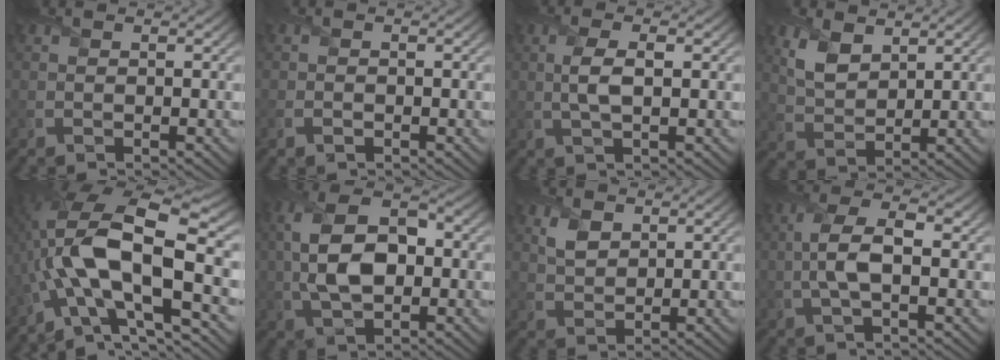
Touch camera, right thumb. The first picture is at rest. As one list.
[{"total": 1.2, "force": [-0.6, 0.7, 0.7], "torque": [-0.016, -0.003, -0.010]}, {"total": 3.6, "force": [0.3, 1.2, 3.3], "torque": [-0.079, 0.004, 0.007]}, {"total": 5.0, "force": [2.8, 2.9, 3.0], "torque": [-0.078, -0.005, 0.059]}, {"total": 17.3, "force": [-2.1, 6.8, 15.8], "torque": [-0.306, 0.018, -0.042]}, {"total": 11.1, "force": [0.1, 6.5, 9.0], "torque": [-0.199, 0.011, -0.004]}, {"total": 3.4, "force": [1.7, 2.2, 1.9], "torque": [-0.049, -0.001, 0.036]}, {"total": 5.4, "force": [-0.2, 2.0, 5.1], "torque": [-0.119, 0.010, -0.008]}]